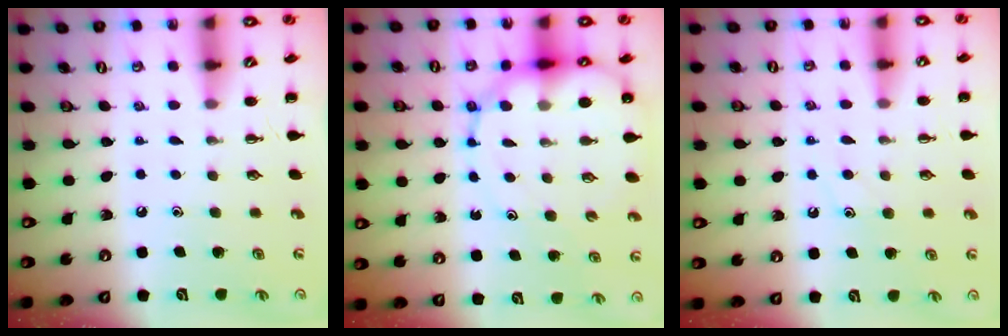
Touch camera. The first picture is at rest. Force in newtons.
{"total": 13.6, "press": 13.2, "slide": 3.1}
{"total": 7.7, "press": 7.6, "slide": 1.1}